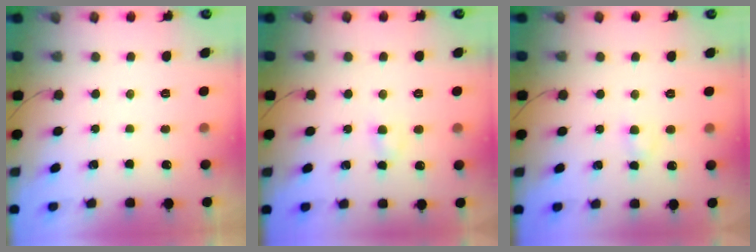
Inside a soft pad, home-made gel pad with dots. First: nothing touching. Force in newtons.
{"total": 2.8, "press": 2.6, "slide": 1.1}
{"total": 2.5, "press": 2.3, "slide": 1.0}